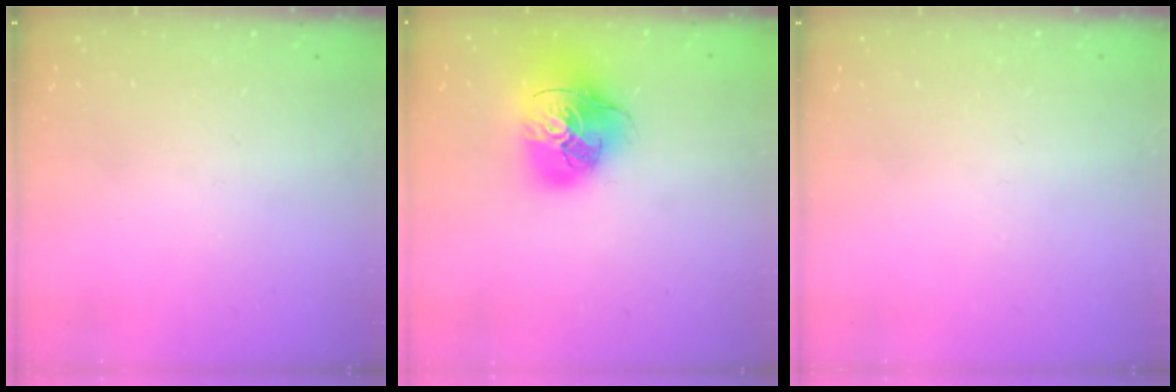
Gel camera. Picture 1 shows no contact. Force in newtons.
{"total": 17.1, "press": 17.0, "slide": 2.5}
{"total": 0.0}